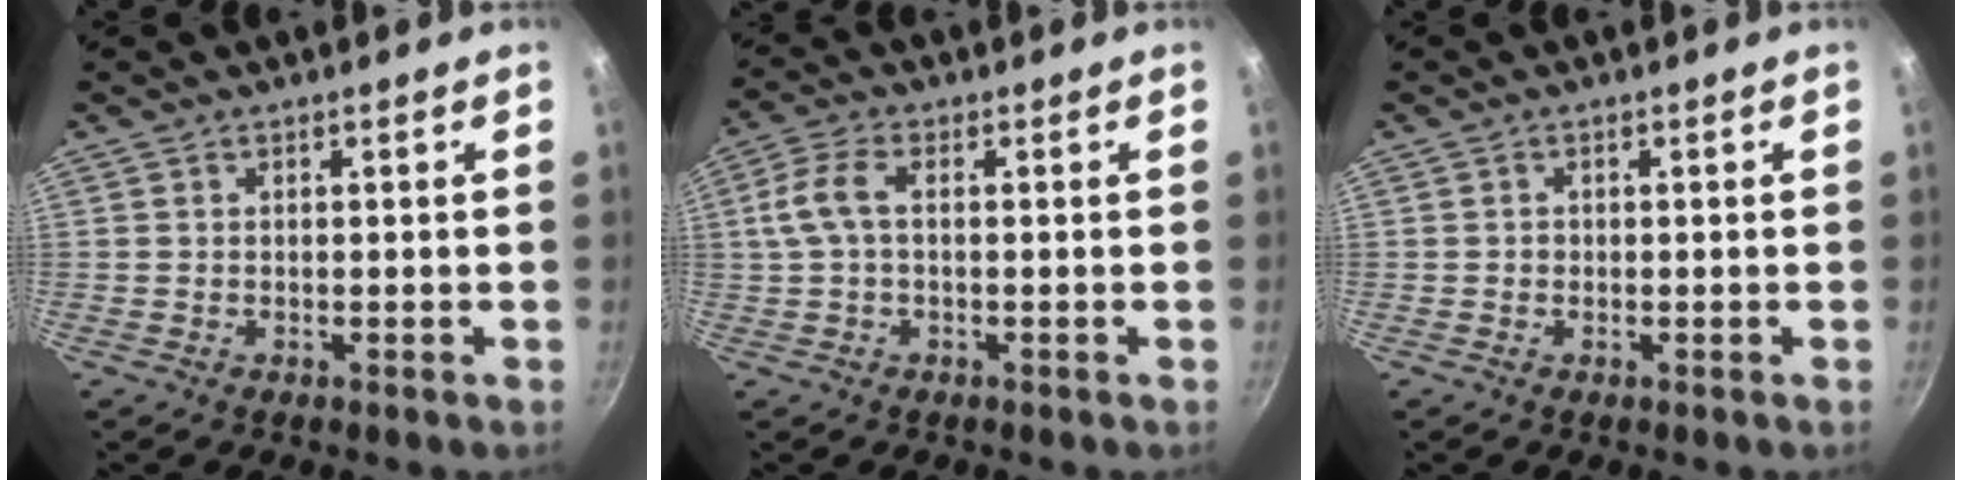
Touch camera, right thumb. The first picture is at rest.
{"total": 5.6, "force": [0.3, 2.8, 4.9], "torque": [-0.115, 0.015, 0.001]}
{"total": 0.6, "force": [-0.1, 0.5, 0.1], "torque": [0.001, 0.002, -0.004]}